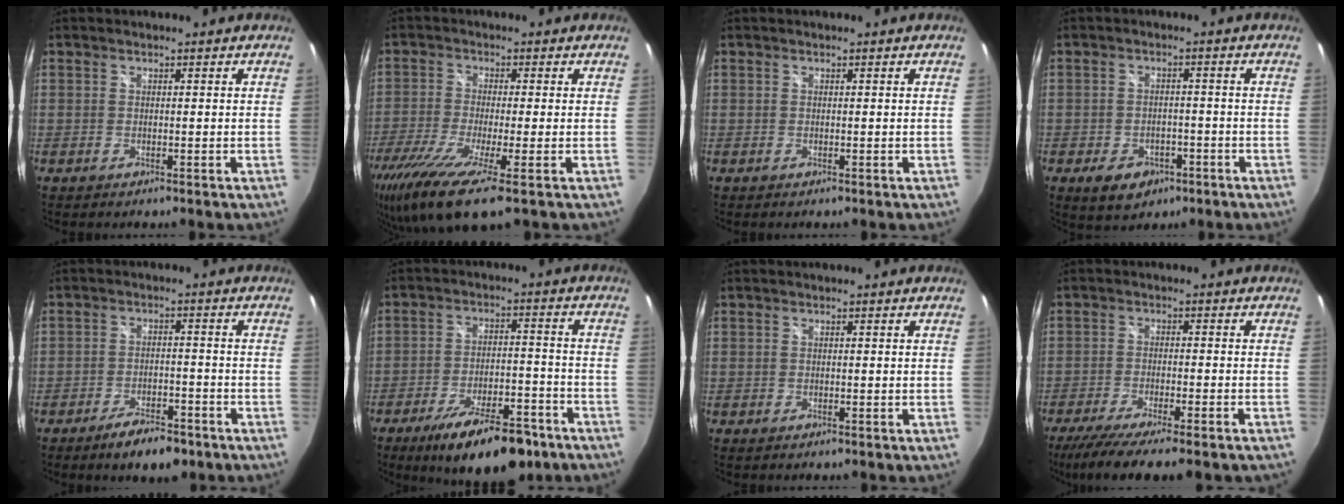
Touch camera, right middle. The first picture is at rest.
{"total": 12.6, "force": [-7.5, 1.3, 10.1], "torque": [-0.218, -0.056, -0.140]}
{"total": 0.0}
{"total": 7.1, "force": [-3.9, 4.8, 3.4], "torque": [-0.081, -0.001, -0.050]}
{"total": 7.3, "force": [-5.3, 2.7, 4.1], "torque": [-0.088, -0.004, -0.081]}
{"total": 16.9, "force": [-11.9, 5.7, 10.5], "torque": [-0.176, -0.014, -0.172]}
{"total": 0.0}
{"total": 11.6, "force": [-9.5, 0.5, 6.7], "torque": [-0.138, -0.039, -0.151]}